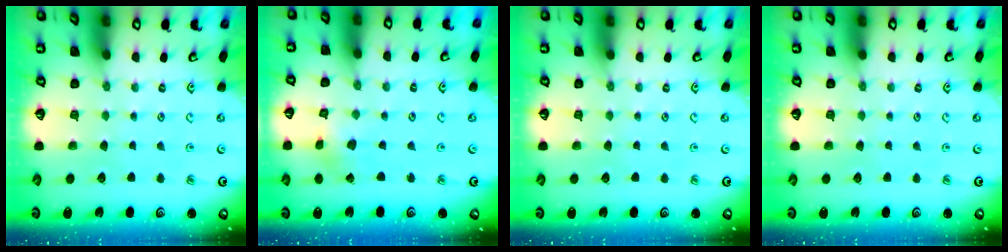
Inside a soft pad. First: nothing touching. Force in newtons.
{"total": 2.2, "press": 2.2, "slide": 0.2}
{"total": 0.0}
{"total": 0.0}